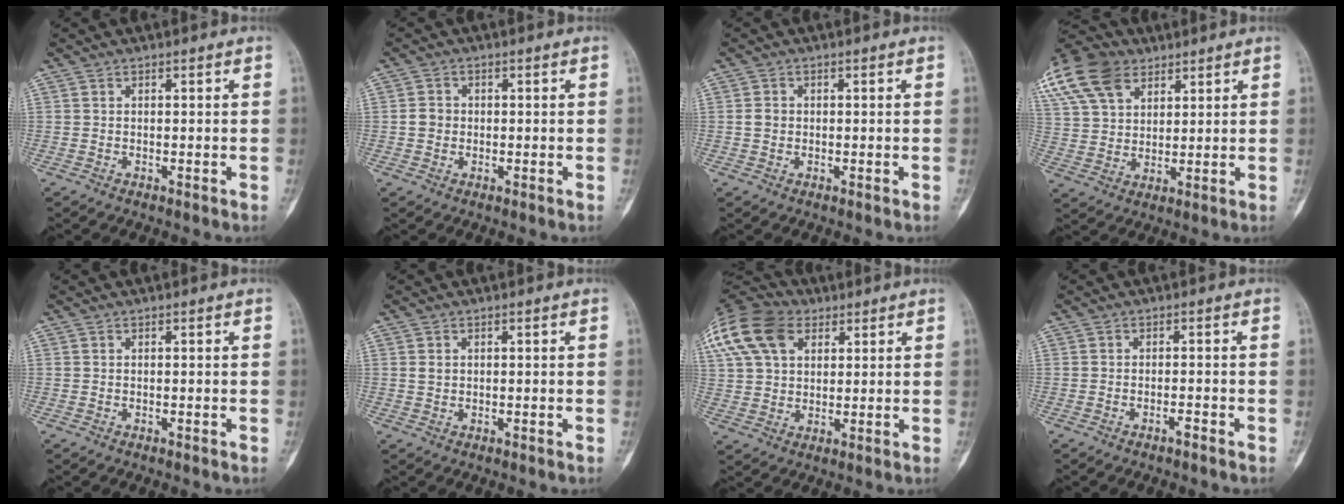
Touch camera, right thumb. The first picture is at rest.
{"total": 2.5, "force": [-0.2, 2.3, 1.0], "torque": [-0.009, 0.007, -0.005]}
{"total": 1.8, "force": [0.0, 1.6, 0.9], "torque": [-0.012, 0.005, 0.000]}
{"total": 19.8, "force": [10.4, 13.2, 10.6], "torque": [-0.240, 0.025, 0.197]}
{"total": 0.0}
{"total": 1.3, "force": [0.3, 1.0, 0.6], "torque": [-0.008, 0.000, 0.008]}
{"total": 18.1, "force": [7.8, 12.3, 10.8], "torque": [-0.232, 0.025, 0.141]}
{"total": 1.3, "force": [-1.0, 0.2, 0.8], "torque": [-0.017, 0.006, -0.017]}